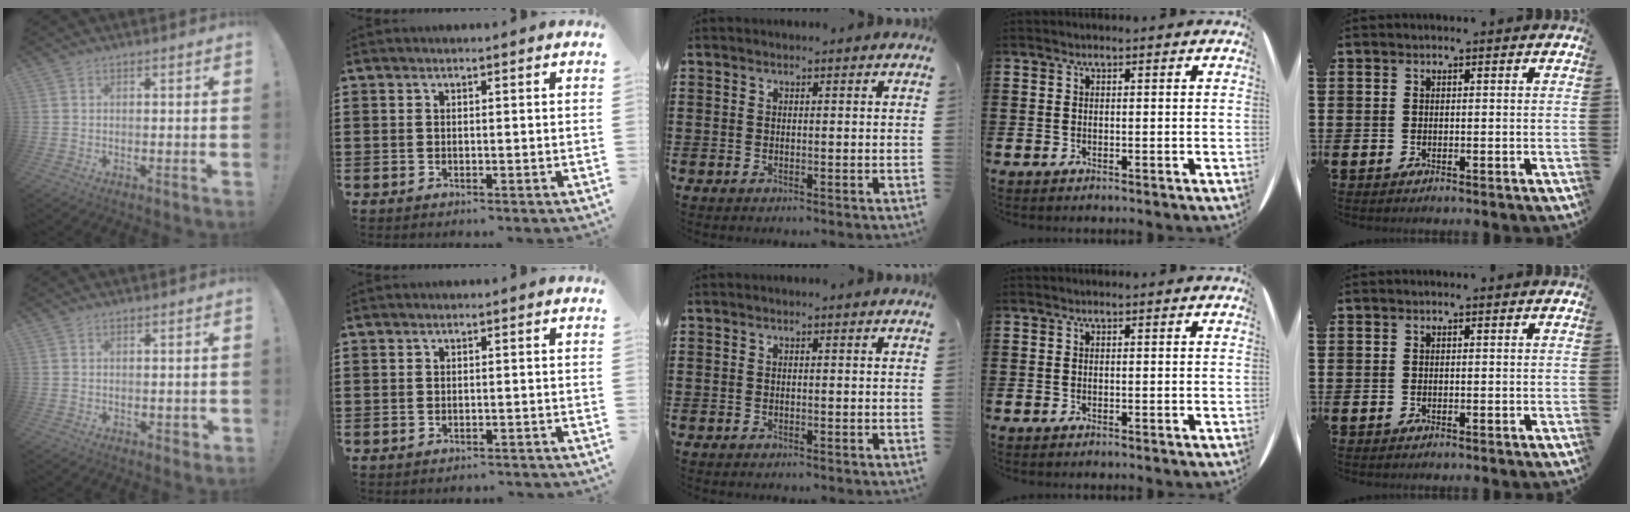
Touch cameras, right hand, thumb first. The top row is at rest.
{"thumb": {"total": 1.9, "force": [0.2, 1.5, 1.1], "torque": [-0.006, 0.001, 0.002]}, "index": {"total": 0.8, "force": [-0.7, -0.2, -0.1], "torque": [0.003, -0.001, -0.016]}}